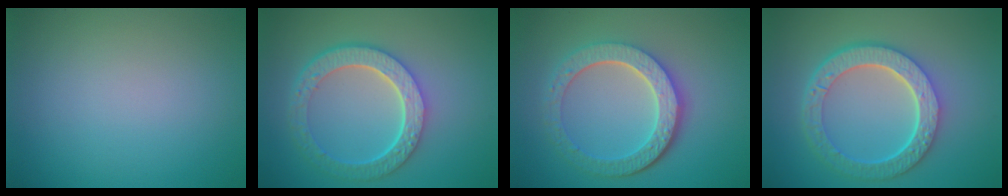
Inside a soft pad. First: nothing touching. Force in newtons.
{"total": 6.0, "press": 4.4, "slide": 4.1}
{"total": 5.9, "press": 4.6, "slide": 3.7}
{"total": 6.6, "press": 4.9, "slide": 4.4}